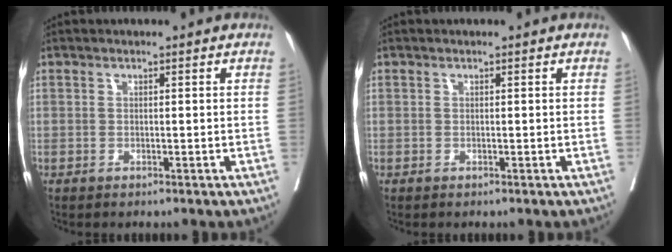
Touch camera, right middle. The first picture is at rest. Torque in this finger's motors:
{"motor_torque": [0.00, 0.00, 0.00, 0.00]}